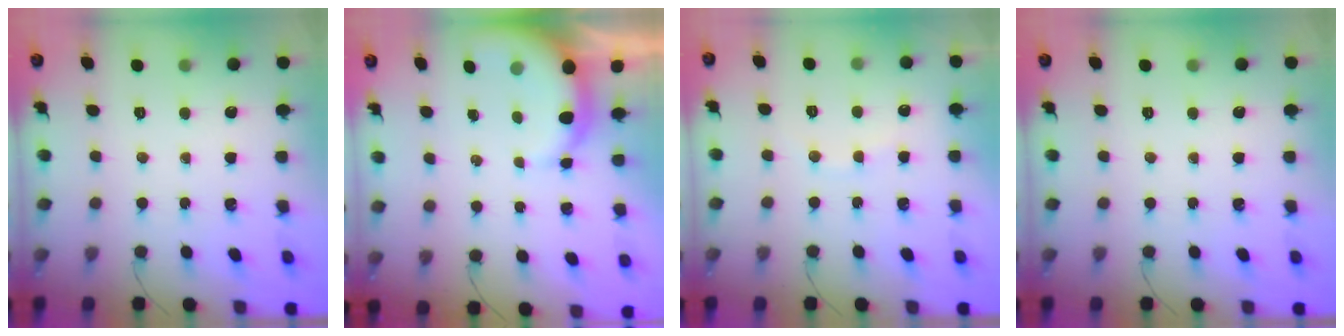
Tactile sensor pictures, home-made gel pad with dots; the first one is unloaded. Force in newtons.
{"total": 6.5, "press": 6.4, "slide": 1.3}
{"total": 6.5, "press": 6.4, "slide": 1.4}
{"total": 0.0}